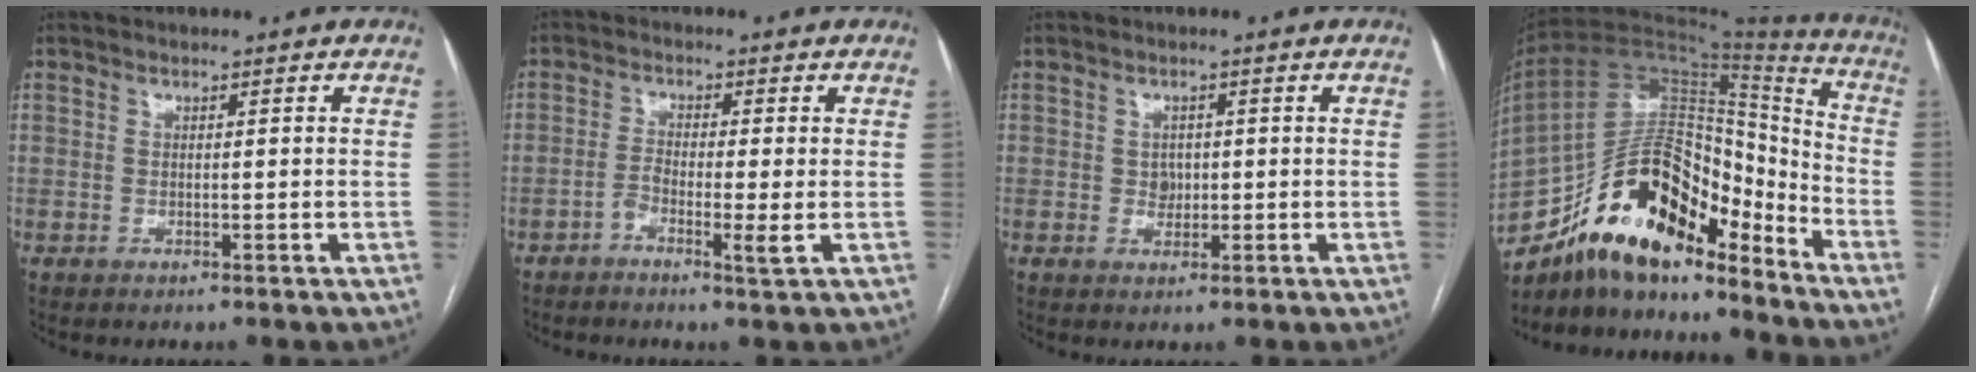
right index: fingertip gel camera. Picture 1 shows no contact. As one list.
[{"total": 3.6, "force": [-1.5, 0.2, 3.3], "torque": [-0.063, 0.000, -0.030]}, {"total": 1.9, "force": [0.0, 1.6, 1.0], "torque": [-0.012, 0.003, 0.002]}, {"total": 19.6, "force": [-15.0, 6.7, 10.7], "torque": [-0.187, 0.043, -0.262]}]